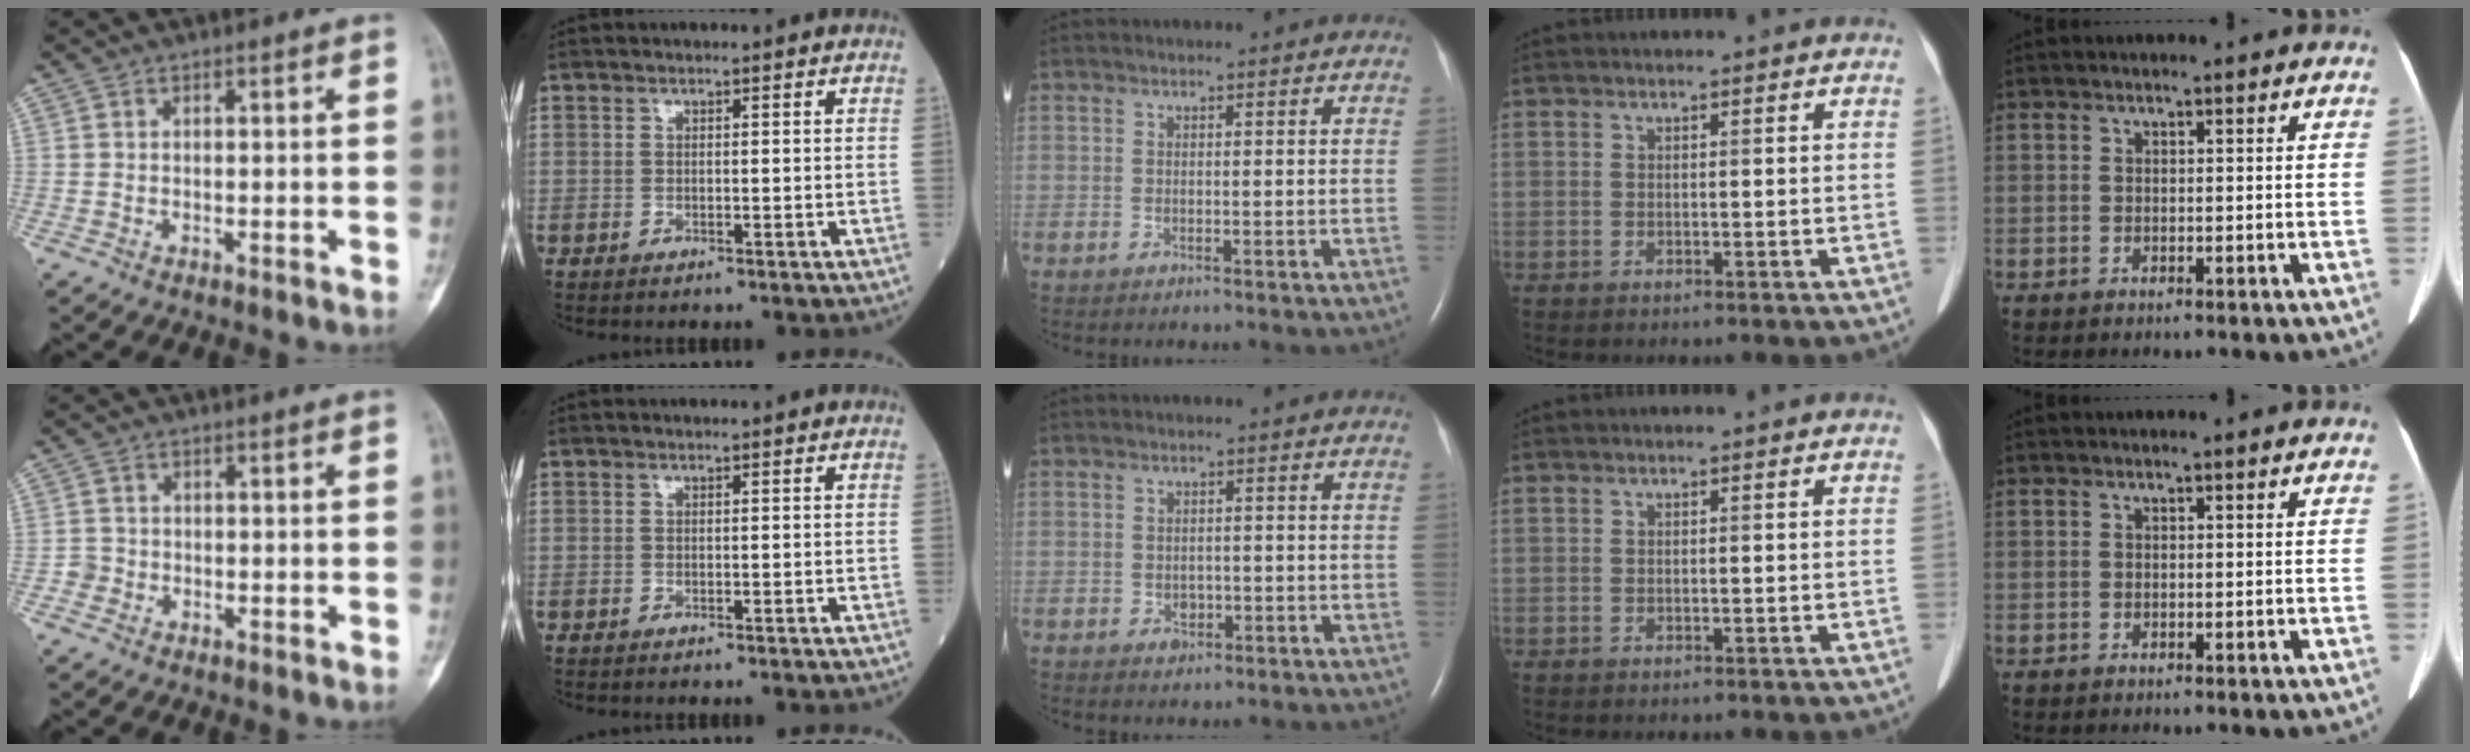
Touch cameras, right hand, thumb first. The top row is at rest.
{"thumb": {"total": 1.7, "force": [-0.6, 1.6, 0.0], "torque": [0.012, 0.008, -0.018]}, "middle": {"total": 1.6, "force": [-0.6, 1.3, 0.7], "torque": [-0.011, 0.003, -0.004]}}